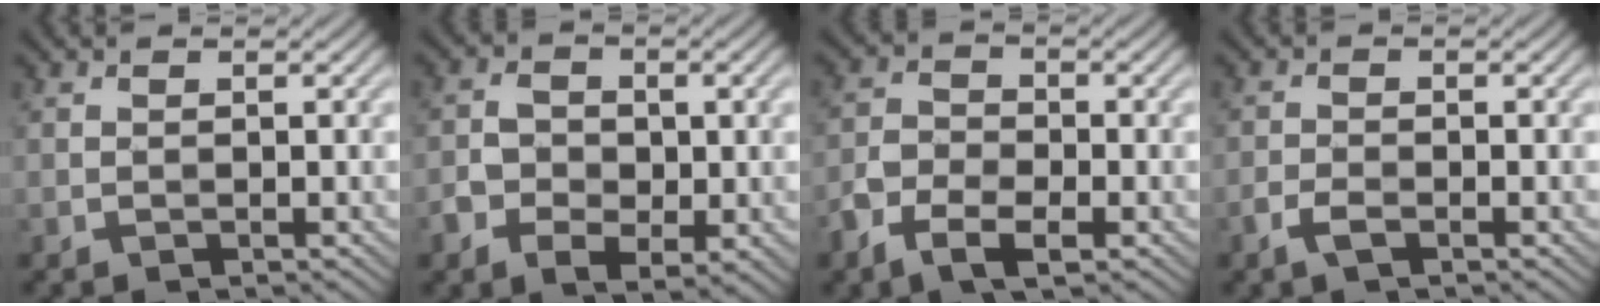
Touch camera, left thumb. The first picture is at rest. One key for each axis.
{"total": 6.8, "fx": -2.2, "fy": 4.4, "fz": 4.6, "tx": -0.093, "ty": -0.018, "tz": -0.029}
{"total": 6.2, "fx": -3.6, "fy": 3.3, "fz": 3.9, "tx": -0.082, "ty": -0.007, "tz": -0.073}
{"total": 2.0, "fx": -1.3, "fy": 0.8, "fz": 1.4, "tx": -0.034, "ty": -0.002, "tz": -0.030}